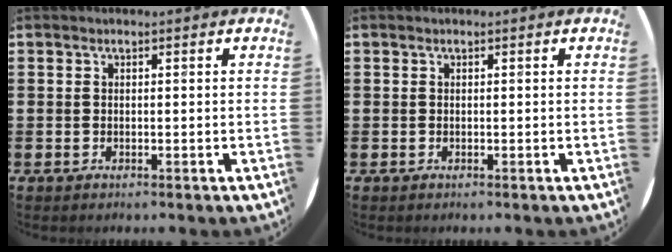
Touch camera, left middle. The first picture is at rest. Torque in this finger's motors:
{"motor_torque": [-0.19, 0.10, 0.00, -0.01]}